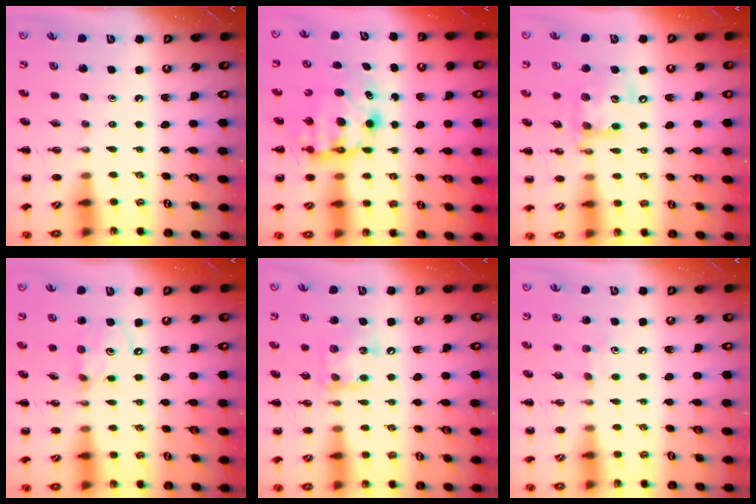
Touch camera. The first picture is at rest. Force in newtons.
{"total": 6.9, "press": 6.6, "slide": 2.1}
{"total": 14.6, "press": 14.3, "slide": 2.8}
{"total": 7.8, "press": 7.6, "slide": 1.4}
{"total": 11.4, "press": 11.4, "slide": 1.2}
{"total": 5.1, "press": 4.9, "slide": 1.5}